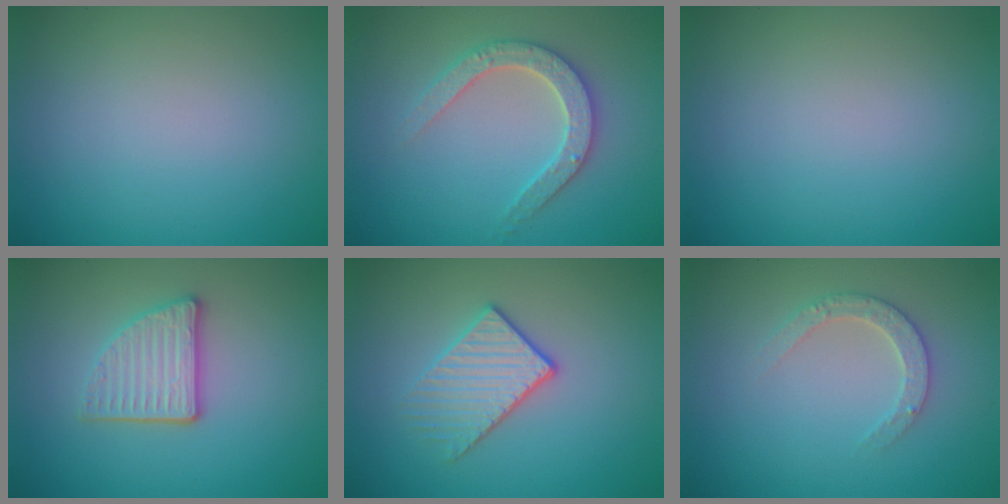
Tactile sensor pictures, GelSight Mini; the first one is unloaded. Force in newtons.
{"total": 3.8, "press": 3.7, "slide": 0.8}
{"total": 0.0}
{"total": 3.6, "press": 3.1, "slide": 1.8}
{"total": 3.0, "press": 2.7, "slide": 1.4}
{"total": 2.4, "press": 2.3, "slide": 0.5}